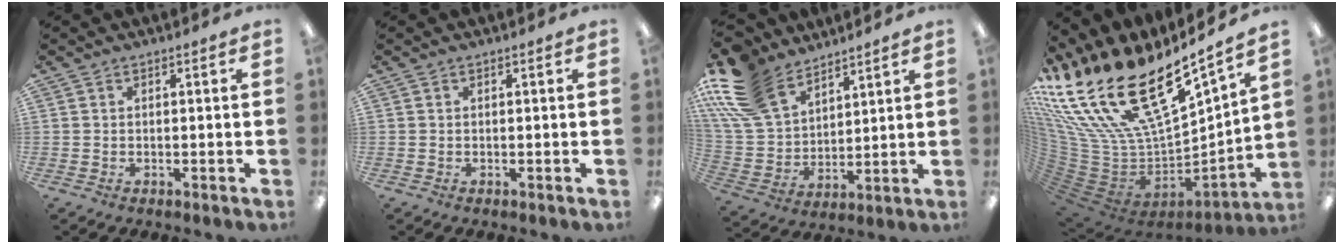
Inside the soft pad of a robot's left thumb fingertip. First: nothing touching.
{"total": 0.0}
{"total": 19.2, "force": [12.7, 11.1, 9.1], "torque": [-0.214, -0.055, 0.241]}
{"total": 27.1, "force": [15.0, 12.2, 19.0], "torque": [-0.338, -0.133, 0.309]}